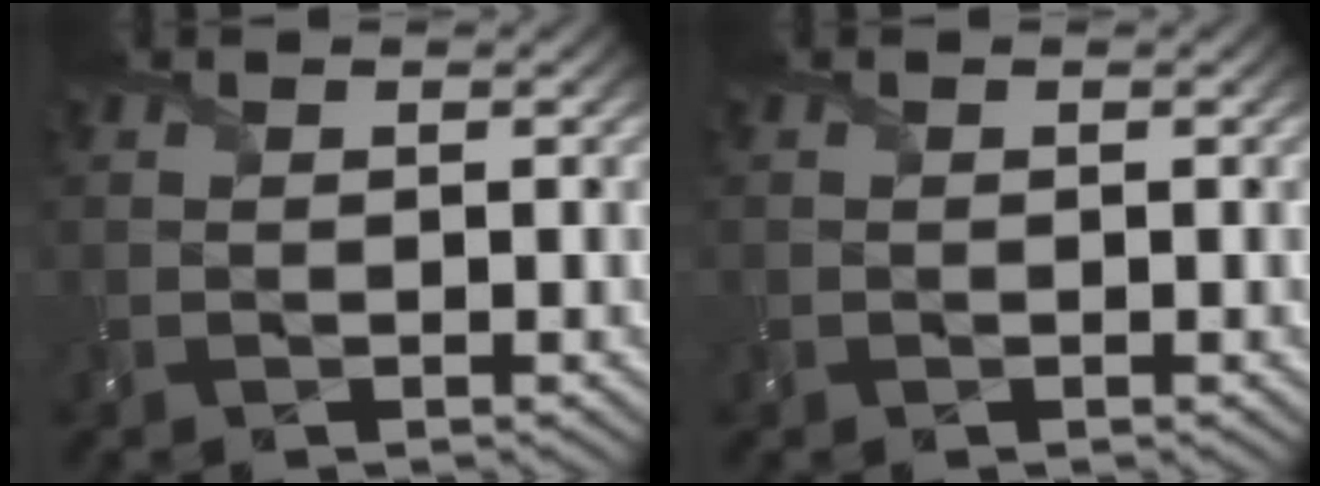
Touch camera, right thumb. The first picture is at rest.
{"total": 0.5, "force": [-0.2, 0.5, 0.0], "torque": [0.001, -0.005, -0.005]}